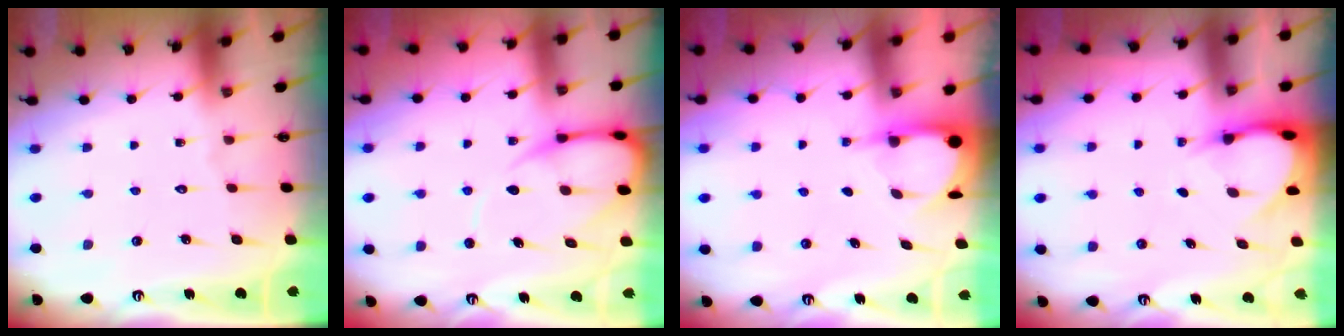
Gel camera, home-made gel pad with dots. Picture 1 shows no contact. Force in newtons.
{"total": 8.7, "press": 8.6, "slide": 1.2}
{"total": 3.9, "press": 3.9, "slide": 0.4}
{"total": 3.7, "press": 3.7, "slide": 0.2}